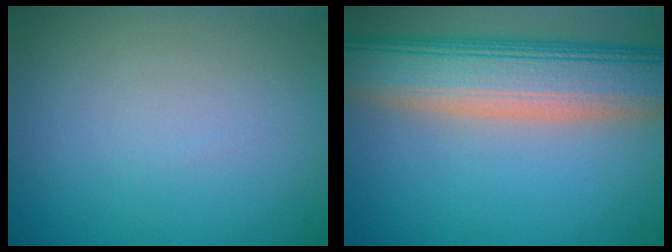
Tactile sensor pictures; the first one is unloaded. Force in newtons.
{"total": 10.2, "press": 10.2, "slide": 1.1}